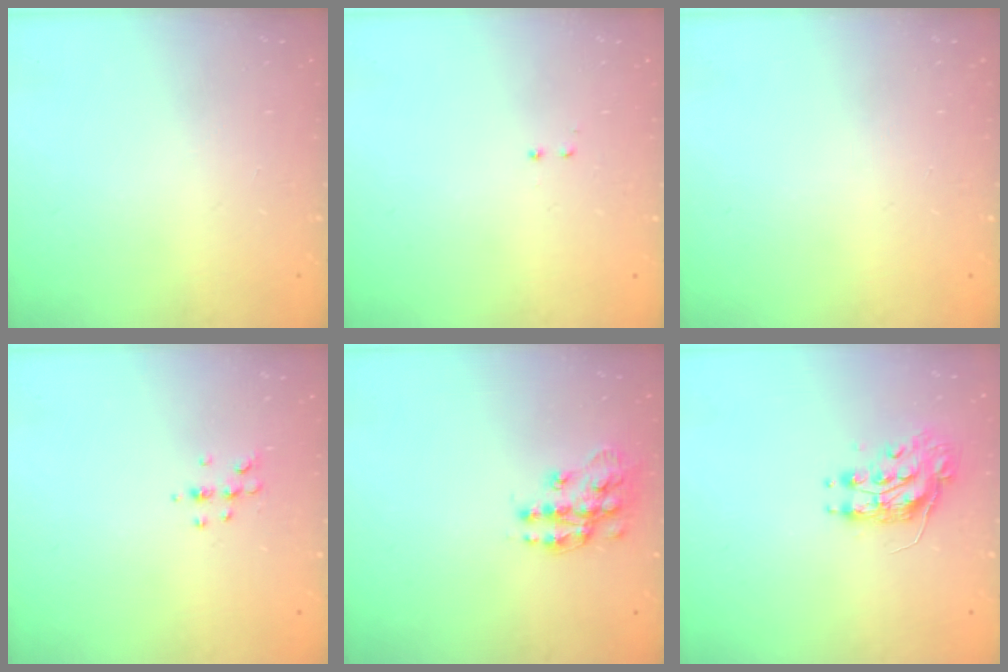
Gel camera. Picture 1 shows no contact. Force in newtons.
{"total": 0.5, "press": 0.5, "slide": 0.3}
{"total": 0.0}
{"total": 5.3, "press": 5.1, "slide": 1.5}
{"total": 13.3, "press": 13.3, "slide": 0.9}
{"total": 8.7, "press": 8.7, "slide": 0.4}